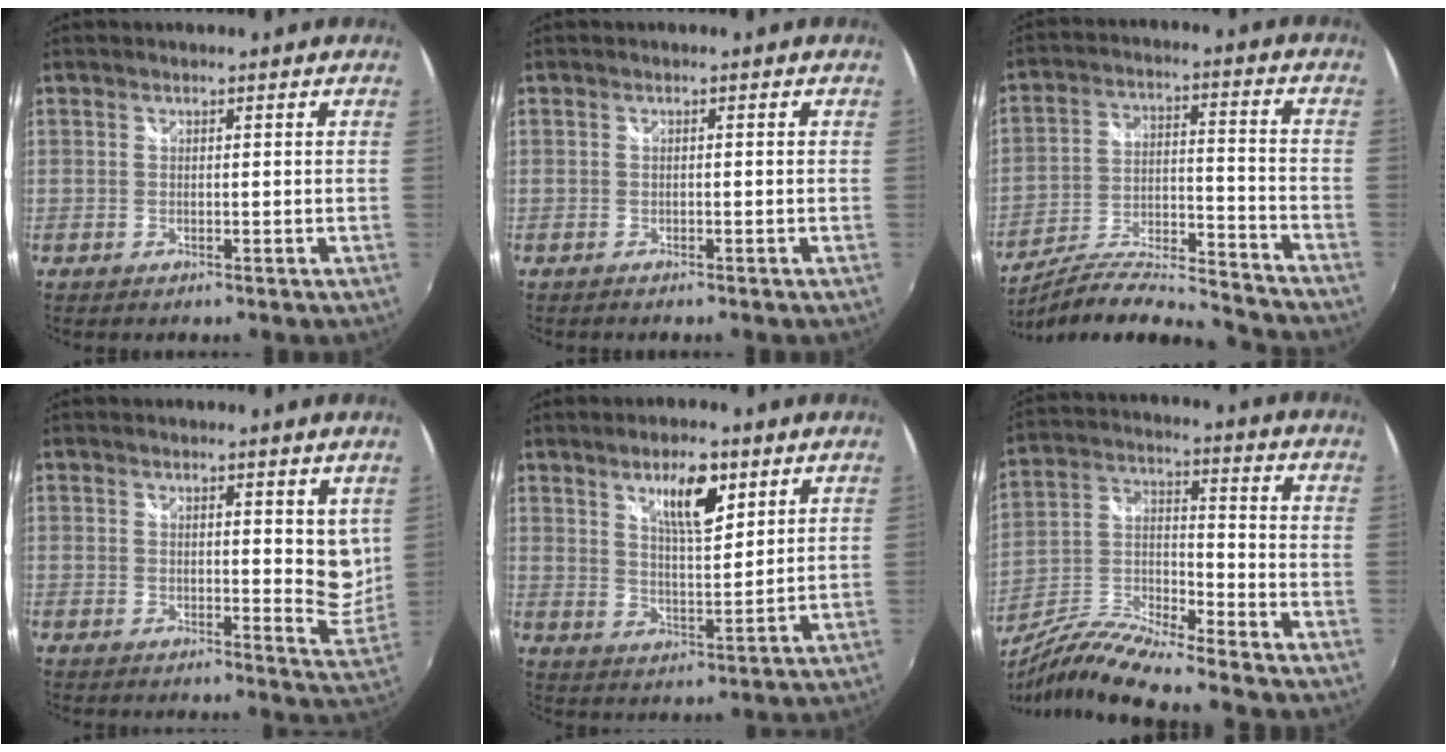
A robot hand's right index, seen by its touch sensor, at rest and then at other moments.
{"total": 0.9, "force": [-0.8, 0.1, 0.4], "torque": [-0.009, -0.003, -0.012]}
{"total": 20.5, "force": [-18.9, 0.9, 7.8], "torque": [-0.133, -0.025, -0.296]}
{"total": 7.1, "force": [4.2, 2.8, 4.9], "torque": [-0.049, -0.003, 0.068]}
{"total": 8.7, "force": [5.0, 2.8, 6.6], "torque": [-0.105, -0.001, 0.088]}
{"total": 12.6, "force": [-10.6, 0.0, 6.9], "torque": [-0.144, -0.014, -0.209]}